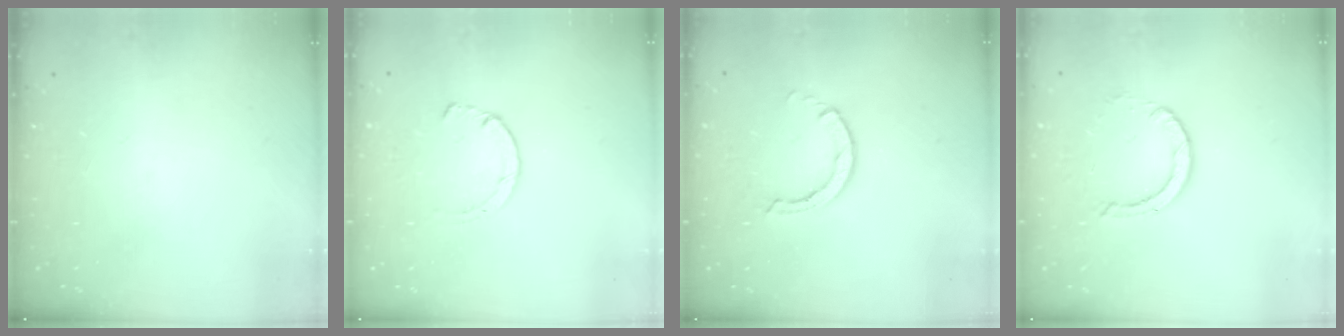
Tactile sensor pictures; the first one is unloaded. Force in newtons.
{"total": 1.5, "press": 1.5, "slide": 0.3}
{"total": 2.8, "press": 2.8, "slide": 0.2}
{"total": 2.9, "press": 2.9, "slide": 0.2}